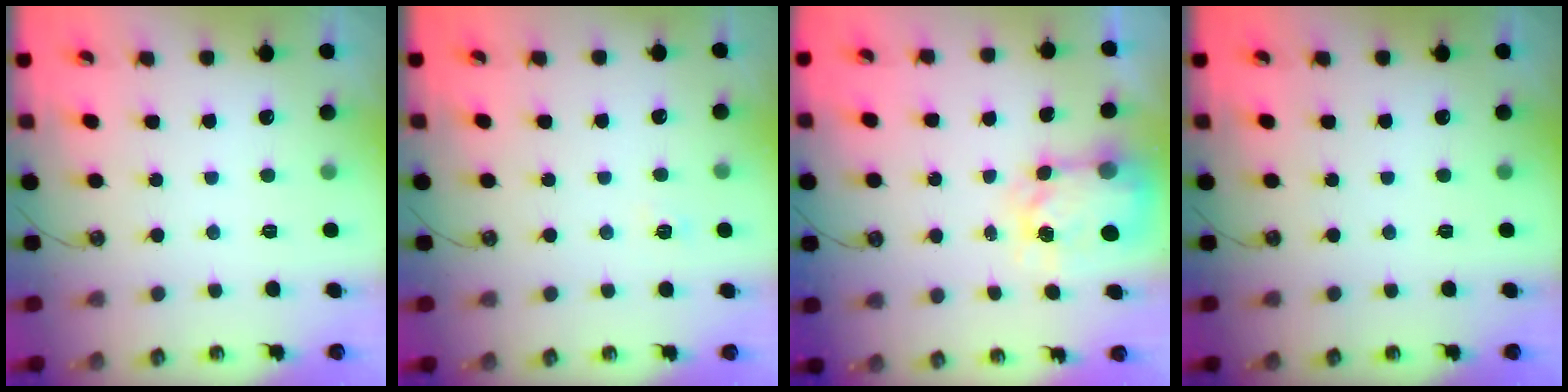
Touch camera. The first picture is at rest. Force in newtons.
{"total": 2.3, "press": 2.3, "slide": 0.3}
{"total": 5.3, "press": 5.3, "slide": 0.6}
{"total": 0.0}